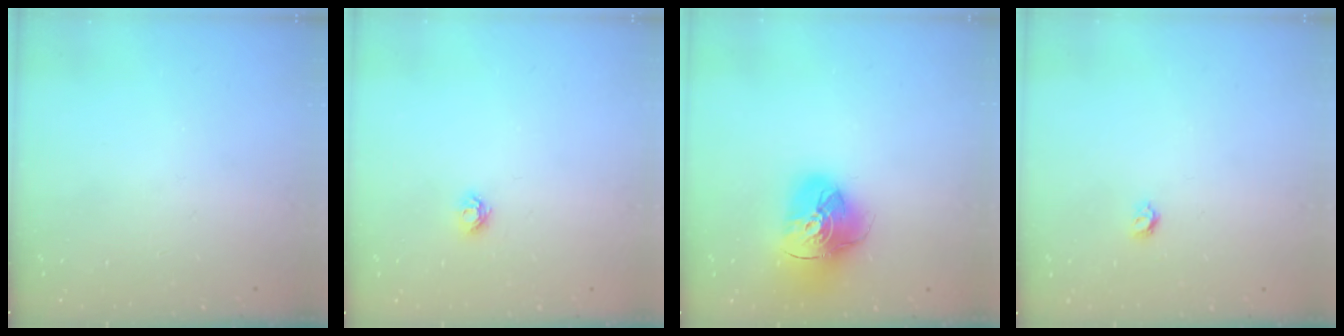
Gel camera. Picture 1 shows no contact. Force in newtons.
{"total": 5.3, "press": 5.2, "slide": 0.5}
{"total": 15.7, "press": 15.6, "slide": 1.9}
{"total": 3.3, "press": 3.3, "slide": 0.3}